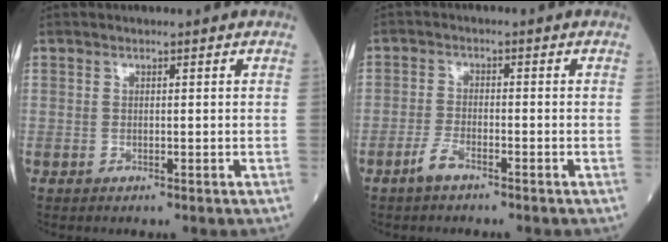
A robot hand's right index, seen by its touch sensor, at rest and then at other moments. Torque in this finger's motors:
{"motor_torque": [0.13, 0.13, -0.11, -0.05]}